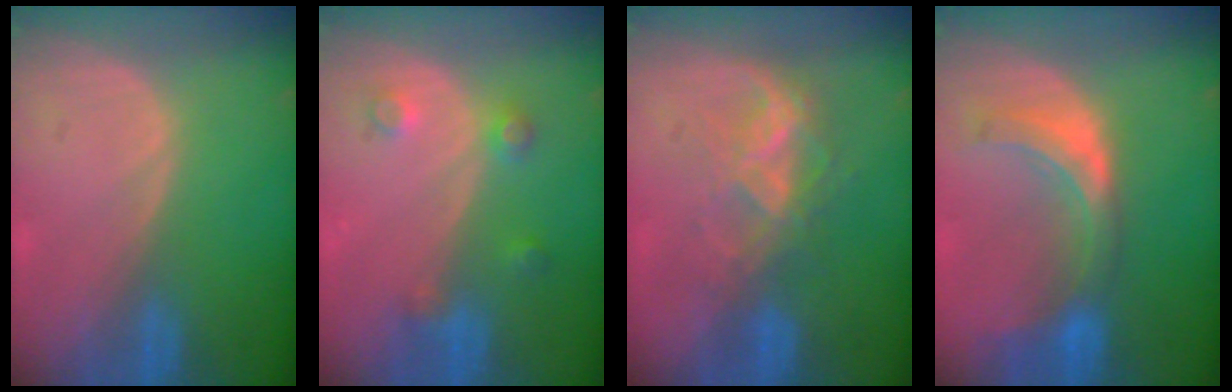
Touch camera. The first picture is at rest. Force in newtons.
{"total": 3.6, "press": 3.3, "slide": 1.6}
{"total": 6.9, "press": 6.0, "slide": 3.5}
{"total": 7.6, "press": 6.8, "slide": 3.3}